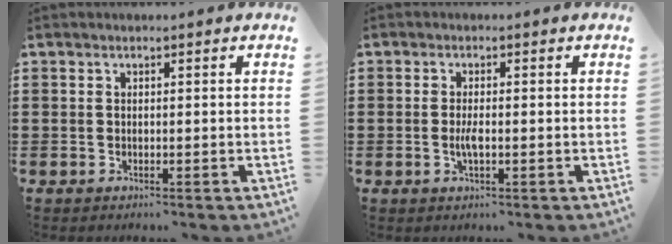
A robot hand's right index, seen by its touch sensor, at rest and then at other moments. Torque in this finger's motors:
{"motor_torque": [0.01, 0.00, 0.04, 0.06]}